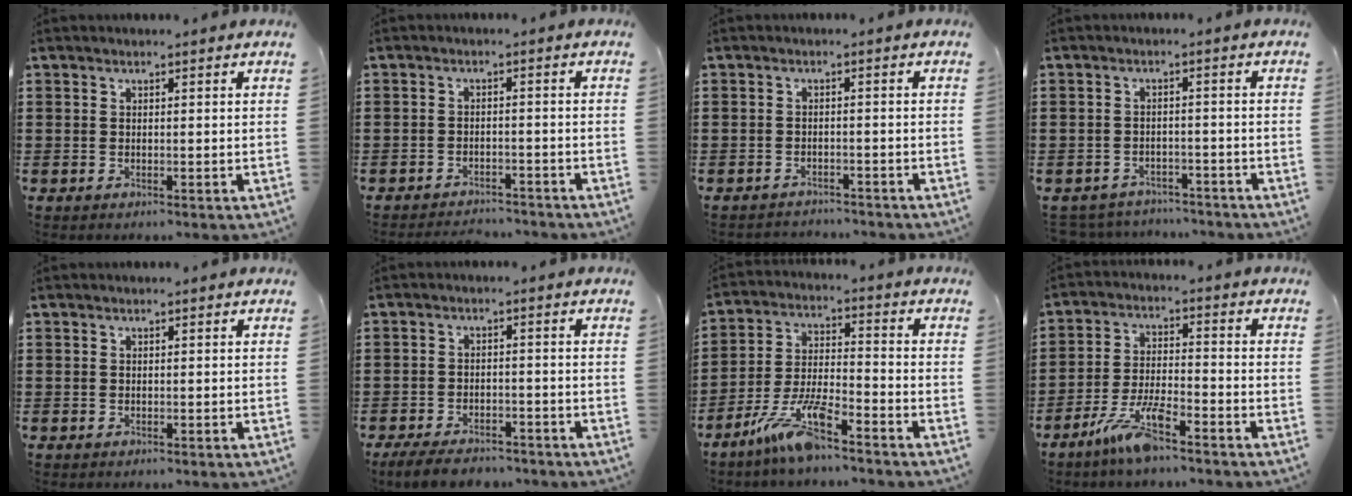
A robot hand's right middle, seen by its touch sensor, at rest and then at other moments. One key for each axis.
{"total": 2.8, "fx": -2.7, "fy": 0.4, "fz": -0.1, "tx": -0.004, "ty": -0.001, "tz": -0.059}
{"total": 2.0, "fx": -1.9, "fy": 0.4, "fz": -0.2, "tx": -0.002, "ty": 0.001, "tz": -0.043}
{"total": 3.1, "fx": -3.0, "fy": 0.7, "fz": -0.2, "tx": -0.004, "ty": 0.000, "tz": -0.066}
{"total": 0.0}
{"total": 4.6, "fx": -4.1, "fy": 1.3, "fz": 1.4, "tx": -0.037, "ty": 0.000, "tz": -0.085}
{"total": 9.1, "fx": -6.7, "fy": 1.5, "fz": 5.9, "tx": -0.139, "ty": -0.007, "tz": -0.132}
{"total": 7.3, "fx": -5.3, "fy": 1.4, "fz": 4.8, "tx": -0.109, "ty": -0.003, "tz": -0.101}